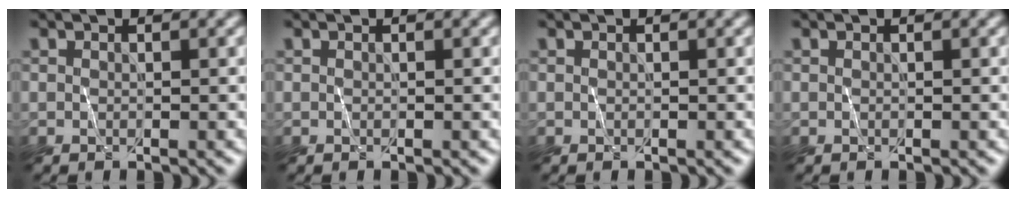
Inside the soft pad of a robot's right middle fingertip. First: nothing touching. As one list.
[{"total": 0.0}, {"total": 0.0}, {"total": 0.0}]